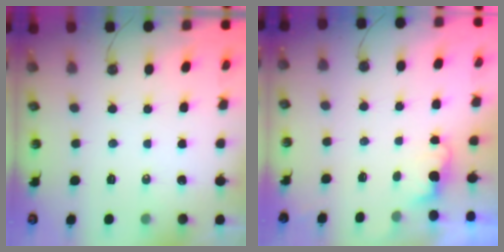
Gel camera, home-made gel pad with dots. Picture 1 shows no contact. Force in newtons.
{"total": 1.3, "press": 1.1, "slide": 0.8}